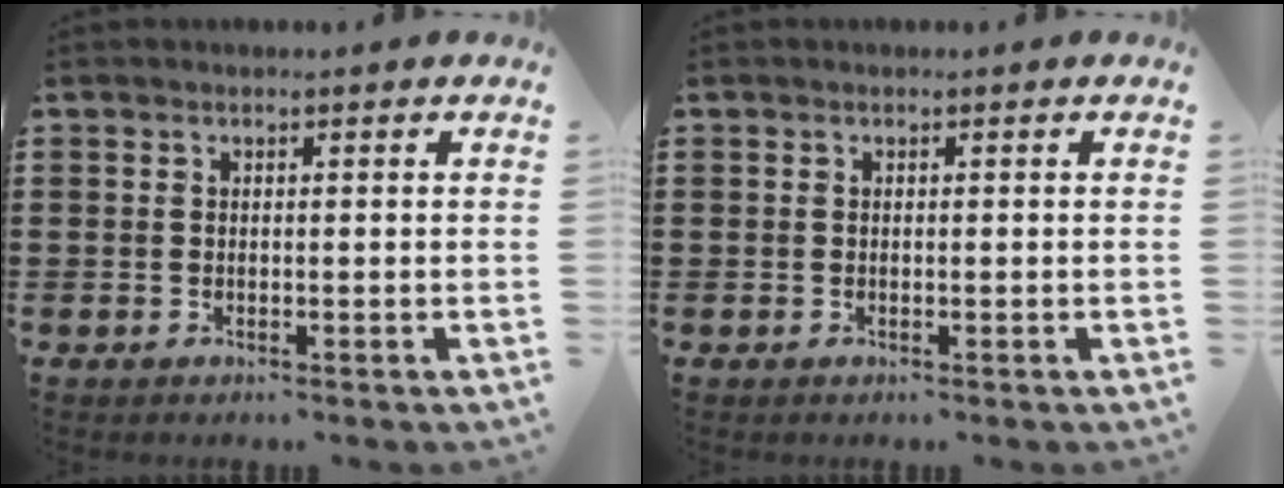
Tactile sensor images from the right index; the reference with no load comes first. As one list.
[{"total": 0.0}]